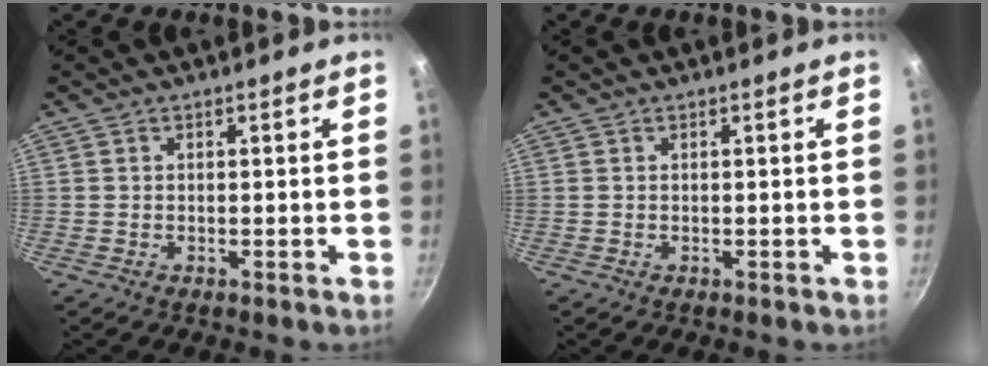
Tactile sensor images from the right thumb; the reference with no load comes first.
{"total": 0.0}